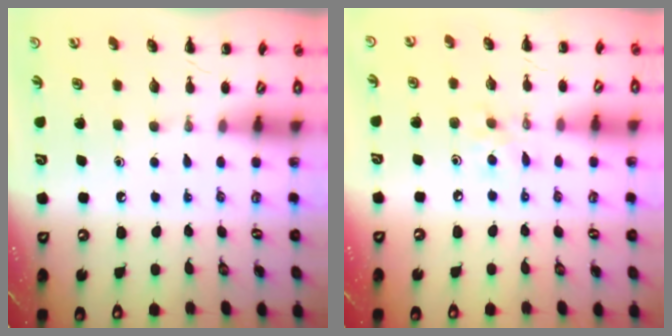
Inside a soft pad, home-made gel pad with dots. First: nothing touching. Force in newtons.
{"total": 4.5, "press": 4.4, "slide": 0.8}